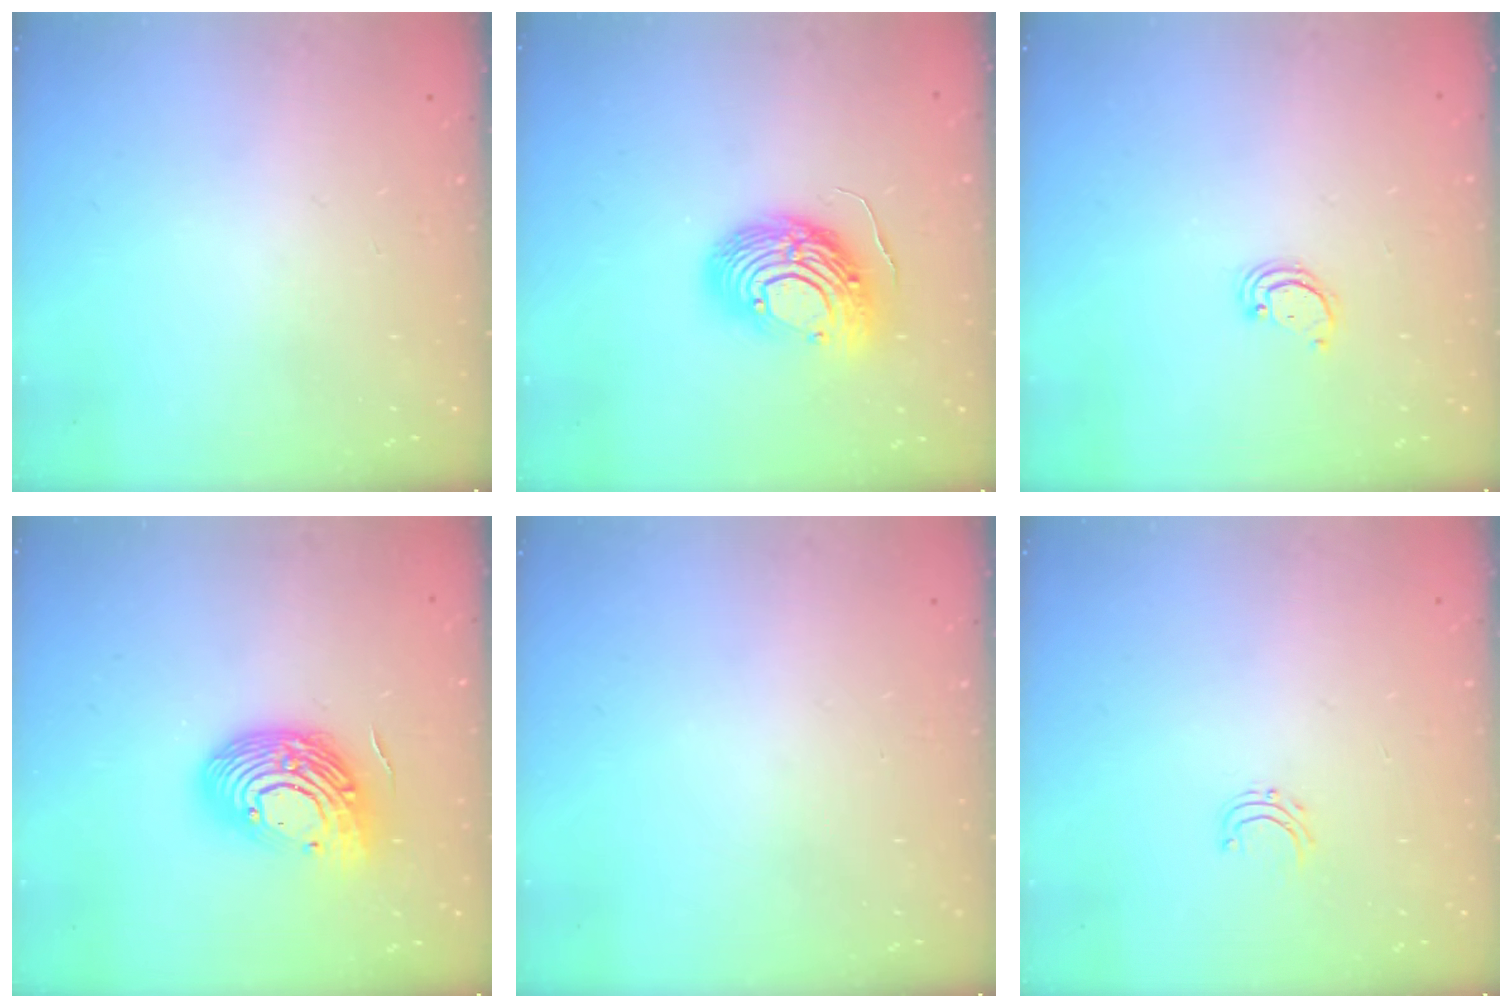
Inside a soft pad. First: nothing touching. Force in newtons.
{"total": 13.9, "press": 13.8, "slide": 1.5}
{"total": 2.2, "press": 2.2, "slide": 0.2}
{"total": 16.1, "press": 16.0, "slide": 1.3}
{"total": 0.0}
{"total": 3.7, "press": 3.7, "slide": 0.3}